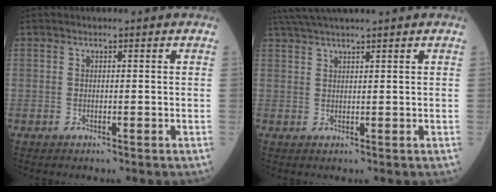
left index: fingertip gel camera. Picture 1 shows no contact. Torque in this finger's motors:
{"motor_torque": [0.91, -1.23, 0.51, 0.11]}